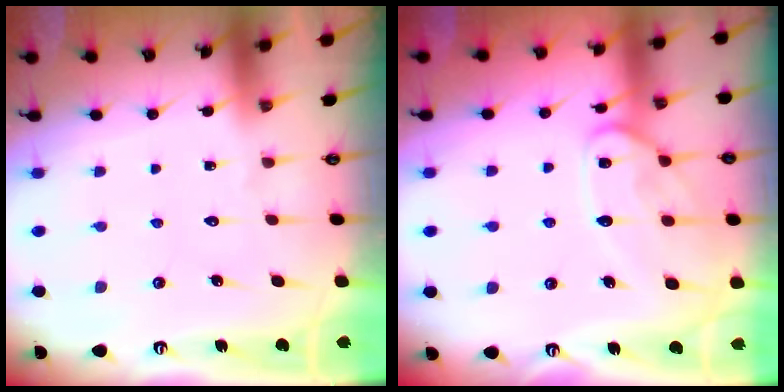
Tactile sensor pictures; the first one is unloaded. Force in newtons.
{"total": 12.6, "press": 12.6, "slide": 1.0}